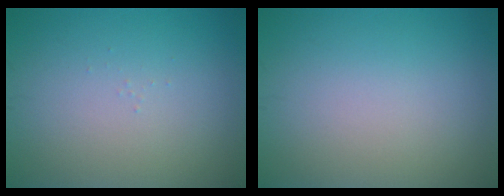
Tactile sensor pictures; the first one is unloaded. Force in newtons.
{"total": 0.0}